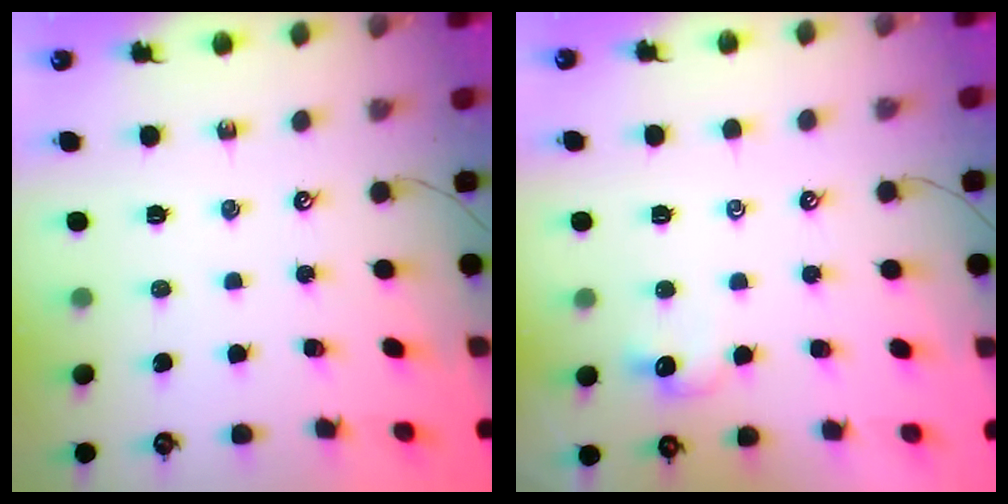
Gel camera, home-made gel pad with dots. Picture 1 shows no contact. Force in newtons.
{"total": 1.6, "press": 1.6, "slide": 0.3}